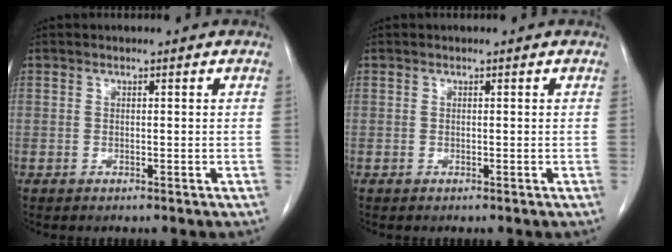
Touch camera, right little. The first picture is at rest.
{"total": 0.0}